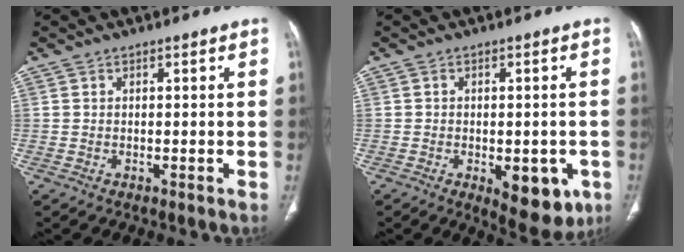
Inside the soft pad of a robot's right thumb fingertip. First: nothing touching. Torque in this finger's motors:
{"motor_torque": [1.16, 1.30, -0.17, 0.10, 0.27]}